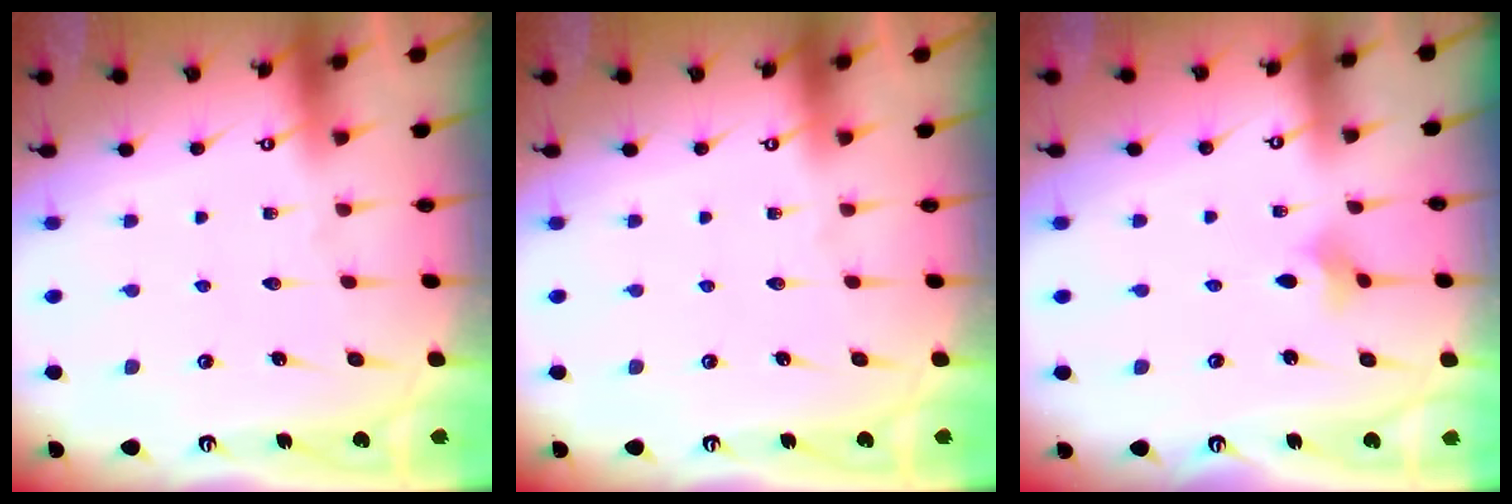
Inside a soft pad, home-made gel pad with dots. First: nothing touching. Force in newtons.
{"total": 0.0}
{"total": 3.1, "press": 3.0, "slide": 0.7}